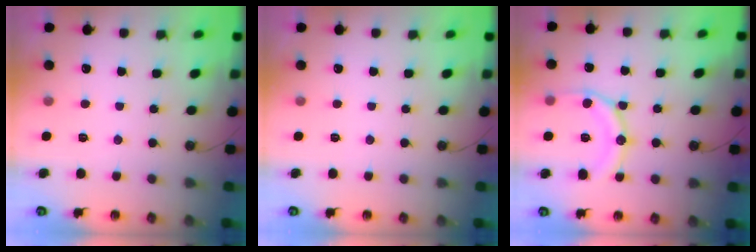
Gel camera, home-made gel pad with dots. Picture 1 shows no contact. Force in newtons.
{"total": 0.0}
{"total": 14.6, "press": 14.5, "slide": 1.6}